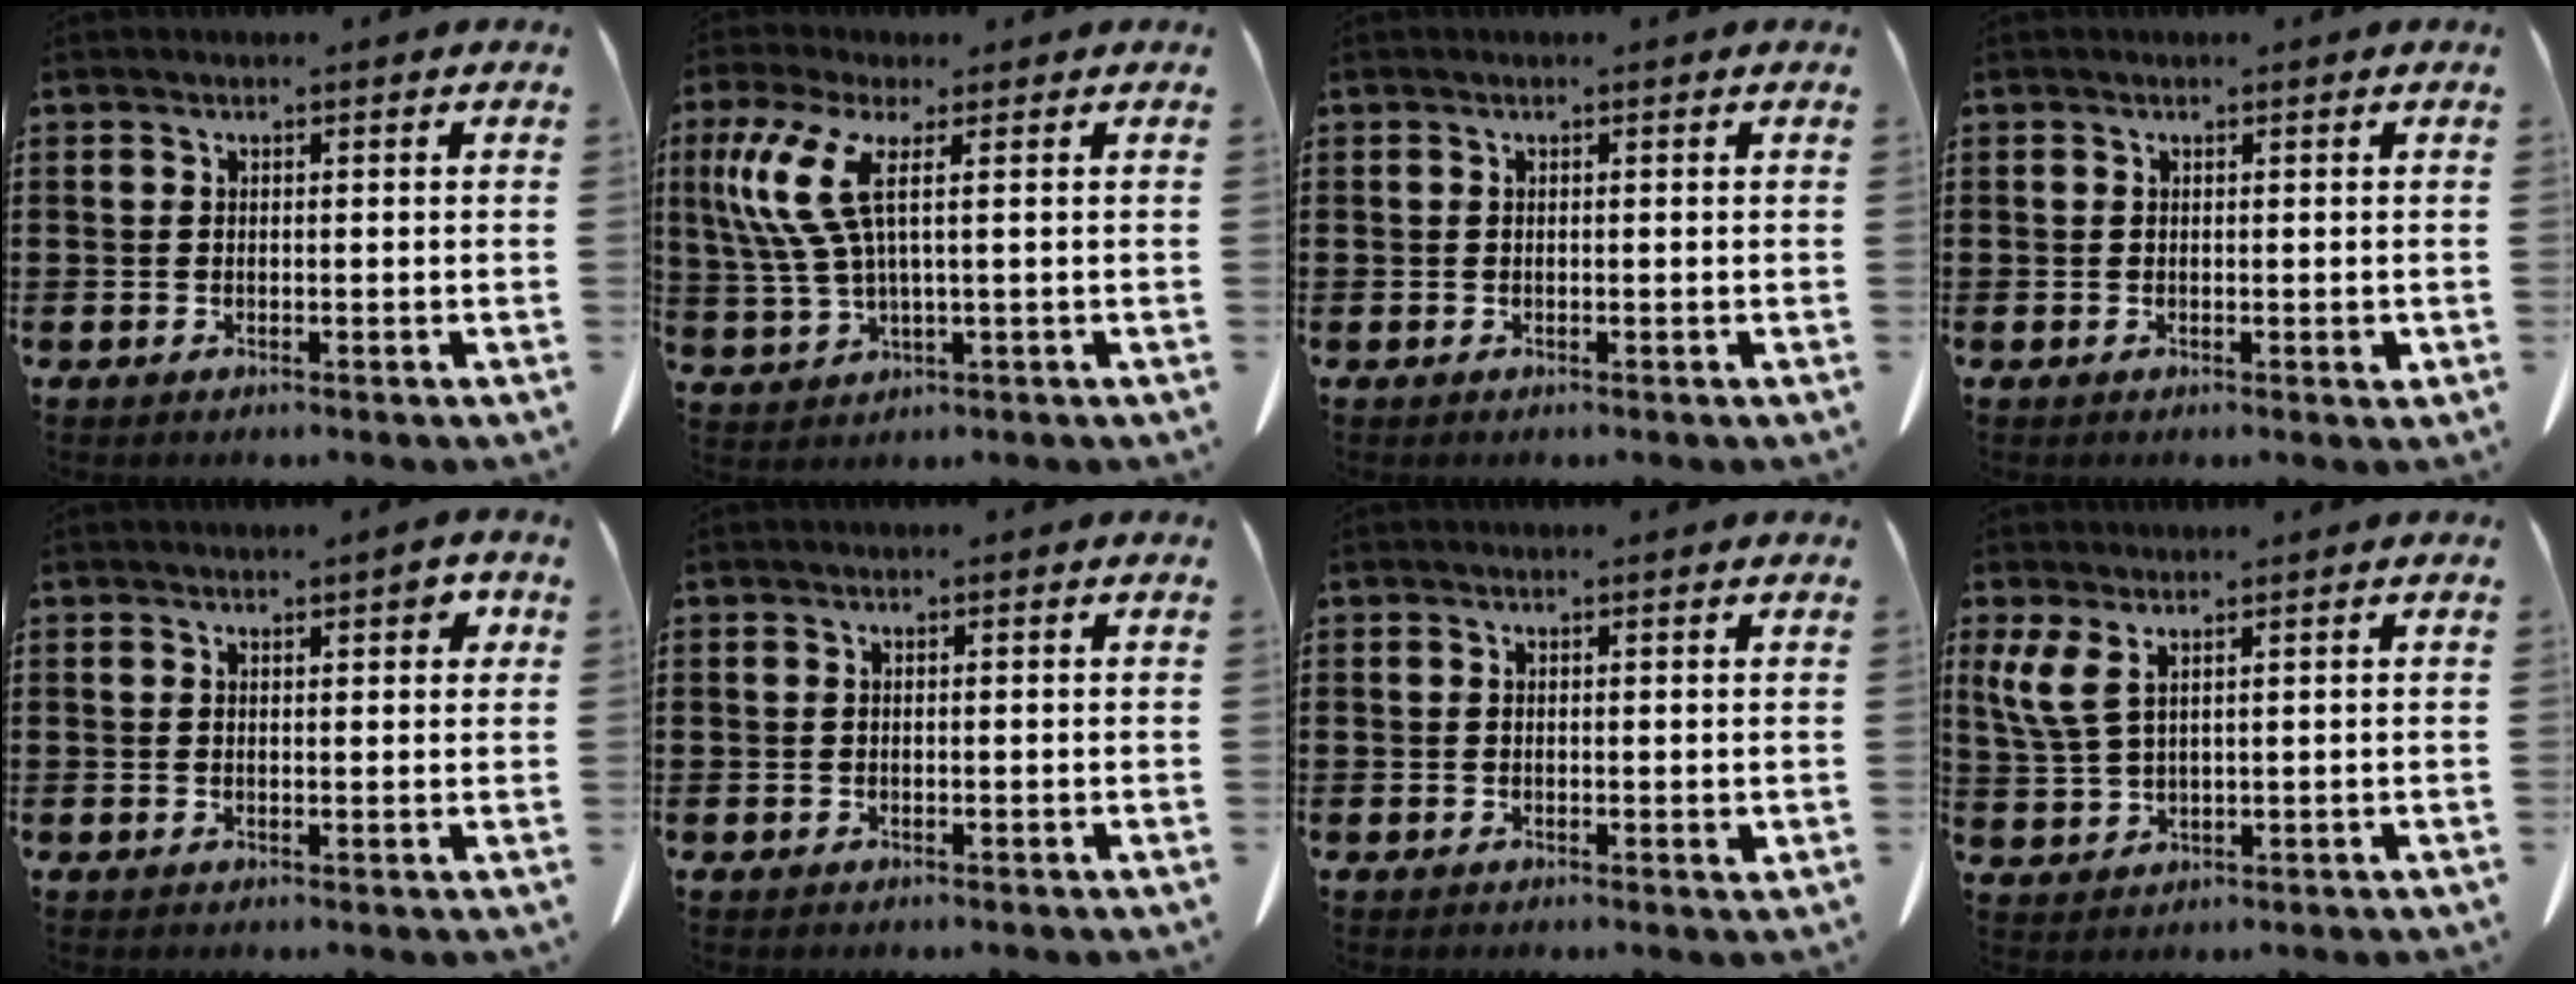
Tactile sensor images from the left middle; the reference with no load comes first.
{"total": 7.6, "force": [2.5, 1.5, 7.0], "torque": [-0.180, -0.013, 0.033]}
{"total": 0.0}
{"total": 0.6, "force": [0.0, 0.1, 0.6], "torque": [-0.012, -0.003, 0.001]}
{"total": 2.2, "force": [1.5, 0.6, 1.5], "torque": [-0.023, 0.002, 0.023]}
{"total": 0.0}
{"total": 0.6, "force": [0.1, 0.1, 0.6], "torque": [-0.012, -0.001, 0.003]}
{"total": 4.2, "force": [2.4, 1.5, 3.1], "torque": [-0.086, -0.003, 0.041]}